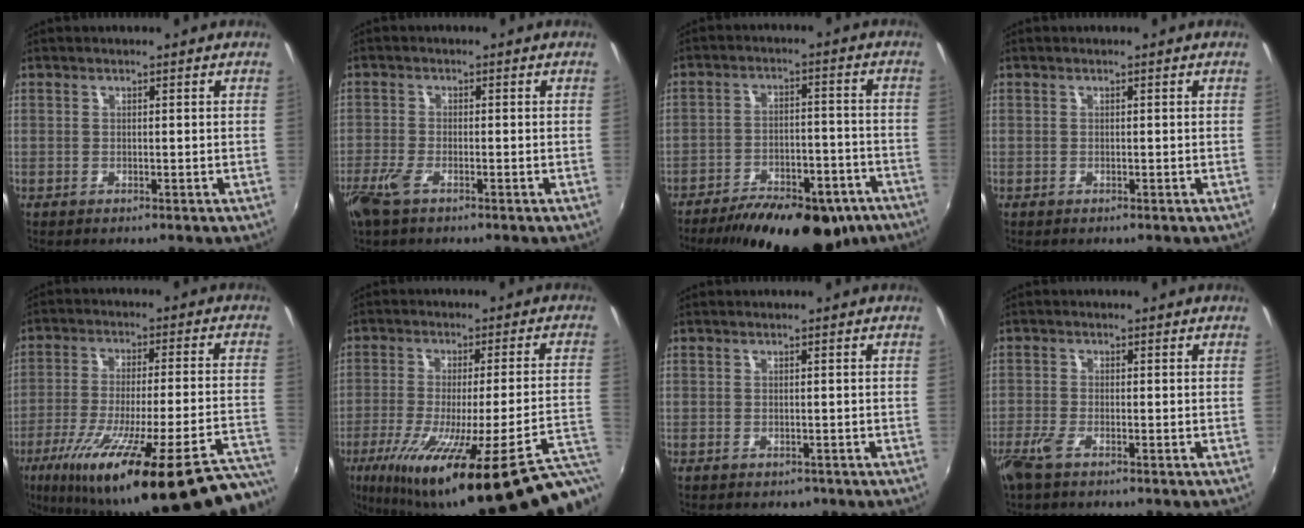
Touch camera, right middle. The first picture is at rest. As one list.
[{"total": 4.4, "force": [-2.8, 1.5, 3.0], "torque": [-0.076, -0.009, -0.056]}, {"total": 21.6, "force": [-15.7, 8.7, 12.0], "torque": [-0.208, -0.016, -0.208]}, {"total": 0.0}, {"total": 33.1, "force": [-24.9, 4.6, 21.3], "torque": [-0.314, -0.079, -0.357]}, {"total": 30.4, "force": [-19.5, 2.4, 23.1], "torque": [-0.340, -0.099, -0.282]}, {"total": 1.3, "force": [-0.8, 1.0, 0.5], "torque": [-0.011, -0.003, -0.008]}, {"total": 3.5, "force": [-2.5, 1.0, 2.3], "torque": [-0.059, -0.007, -0.051]}]